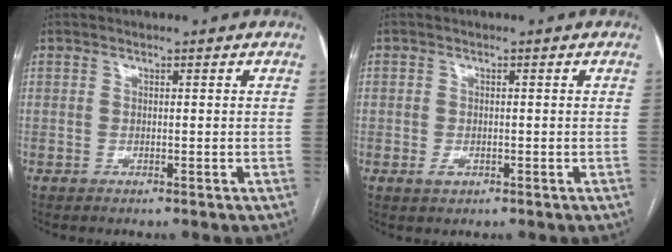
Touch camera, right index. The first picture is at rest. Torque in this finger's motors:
{"motor_torque": [-0.61, 0.48, -1.05, -0.21]}